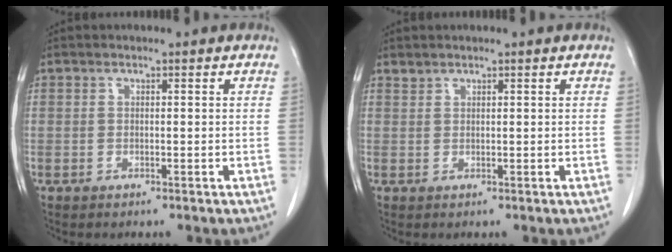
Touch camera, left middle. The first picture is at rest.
{"total": 0.7, "force": [0.7, 0.1, -0.1], "torque": [-0.003, 0.001, 0.015]}